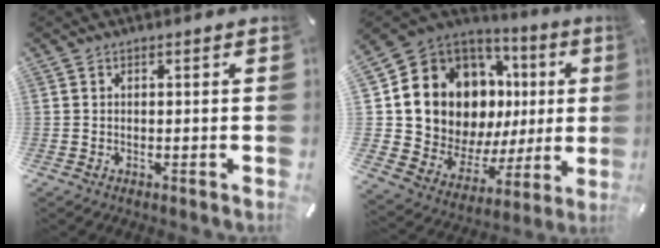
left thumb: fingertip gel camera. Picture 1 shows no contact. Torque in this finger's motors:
{"motor_torque": [1.63, 1.63, 1.37, 0.70, 0.24]}